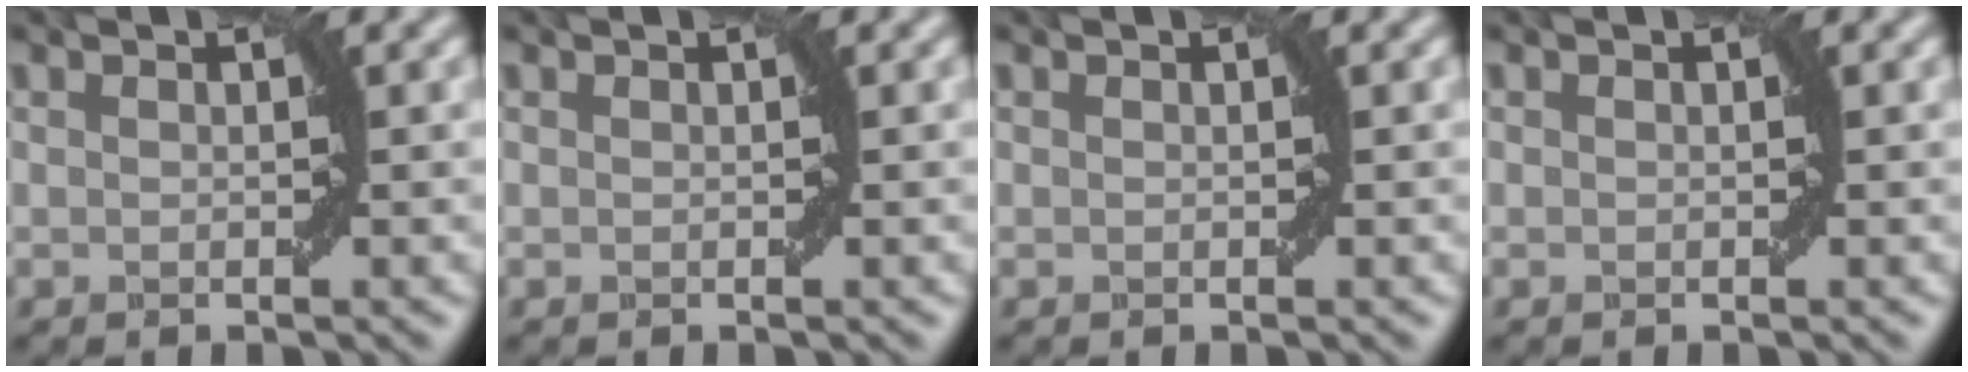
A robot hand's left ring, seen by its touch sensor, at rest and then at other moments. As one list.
[{"total": 0.0}, {"total": 0.0}, {"total": 0.0}]